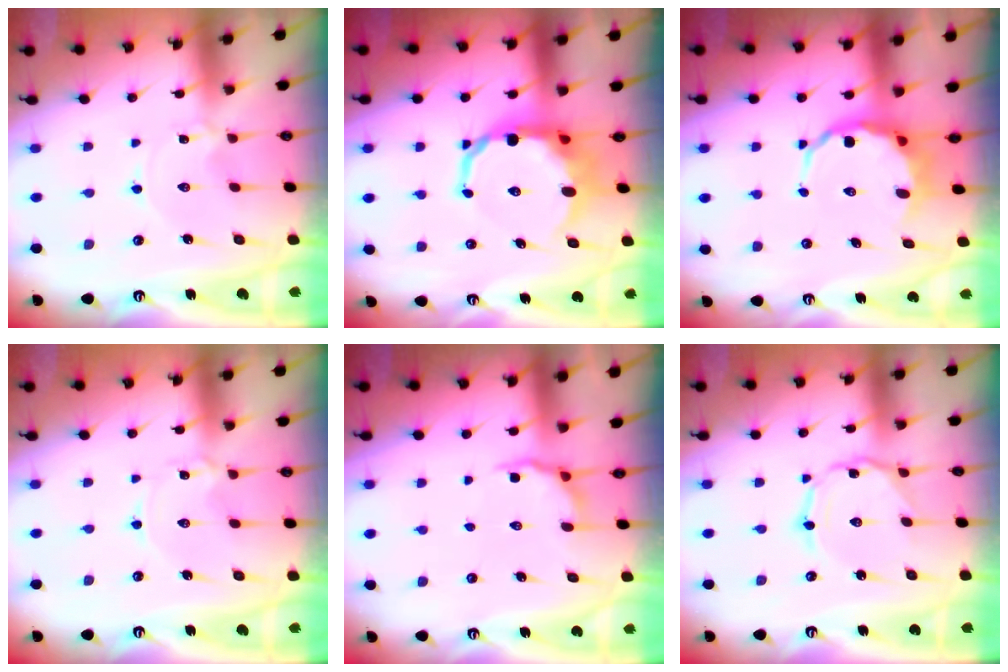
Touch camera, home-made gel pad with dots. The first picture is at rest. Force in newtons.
{"total": 12.2, "press": 11.8, "slide": 3.1}
{"total": 6.2, "press": 6.0, "slide": 1.7}
{"total": 0.9, "press": 0.9, "slide": 0.1}
{"total": 4.2, "press": 3.7, "slide": 1.8}
{"total": 2.3, "press": 2.3, "slide": 0.3}